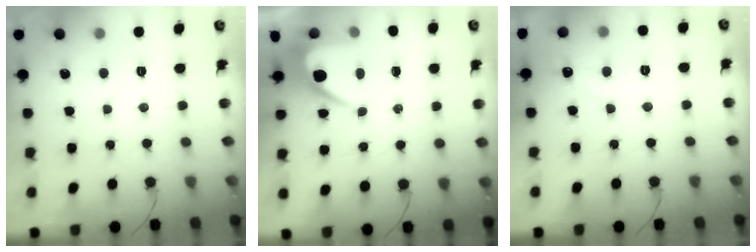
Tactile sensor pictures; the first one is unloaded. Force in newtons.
{"total": 6.8, "press": 6.8, "slide": 0.6}
{"total": 2.7, "press": 2.7, "slide": 0.1}